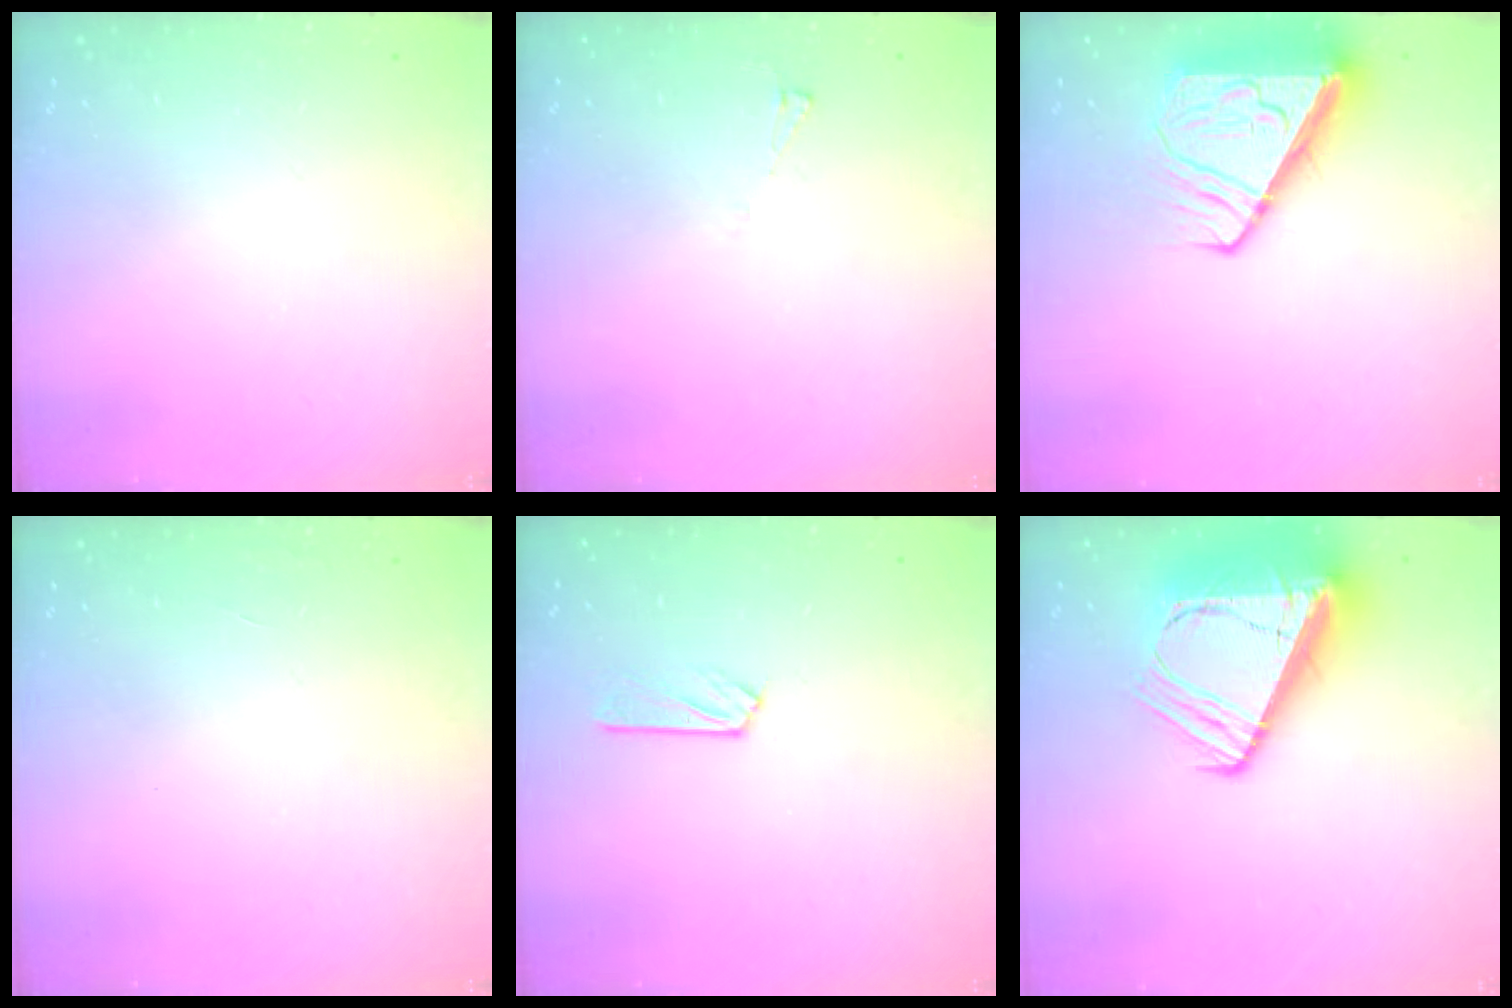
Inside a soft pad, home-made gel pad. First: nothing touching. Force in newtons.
{"total": 3.3, "press": 3.3, "slide": 0.5}
{"total": 8.3, "press": 8.2, "slide": 1.1}
{"total": 0.0}
{"total": 3.2, "press": 3.2, "slide": 0.3}
{"total": 20.8, "press": 20.6, "slide": 2.3}